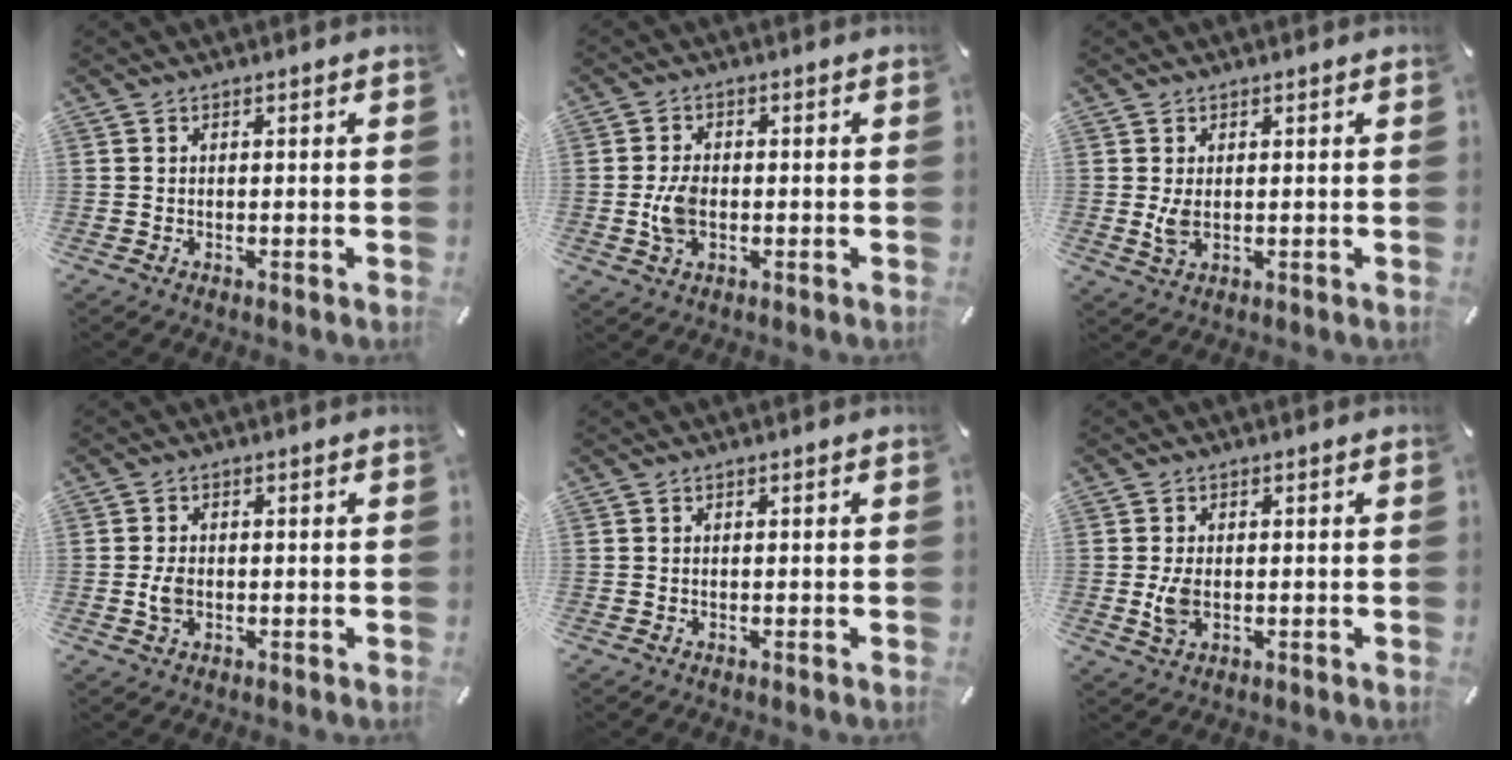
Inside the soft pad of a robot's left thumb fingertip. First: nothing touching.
{"total": 5.4, "force": [-0.7, 3.5, 4.1], "torque": [-0.092, 0.000, -0.016]}
{"total": 3.6, "force": [0.3, 1.9, 3.0], "torque": [-0.064, -0.006, 0.001]}
{"total": 3.2, "force": [-0.3, 2.2, 2.3], "torque": [-0.049, 0.003, -0.007]}
{"total": 0.0}
{"total": 4.3, "force": [-0.2, 2.7, 3.4], "torque": [-0.082, -0.010, -0.012]}